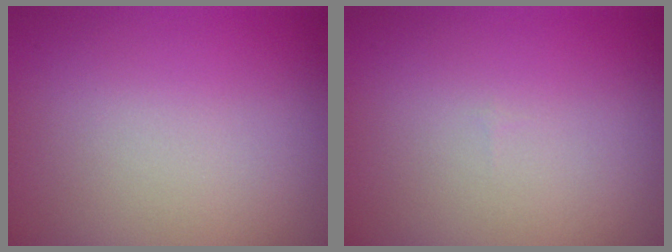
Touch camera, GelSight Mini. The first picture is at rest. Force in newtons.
{"total": 0.0}